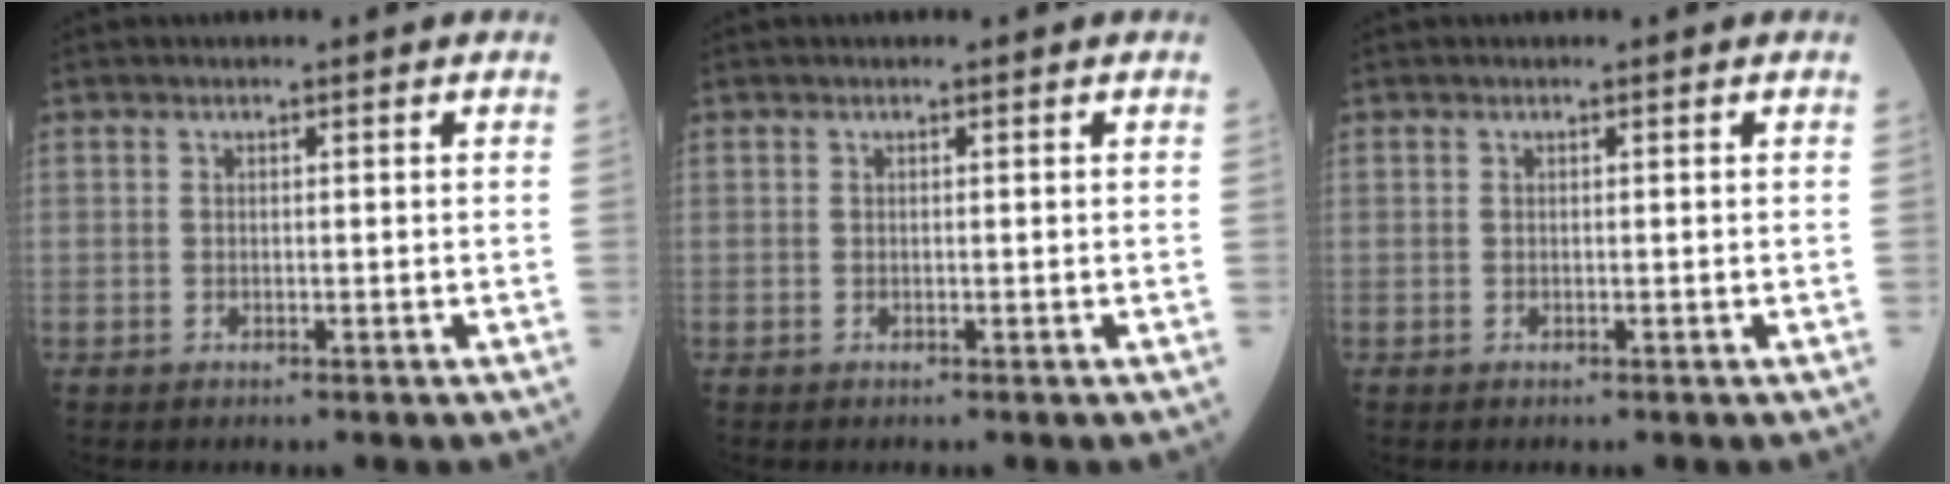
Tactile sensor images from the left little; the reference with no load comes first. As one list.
[{"total": 0.0}, {"total": 0.0}]